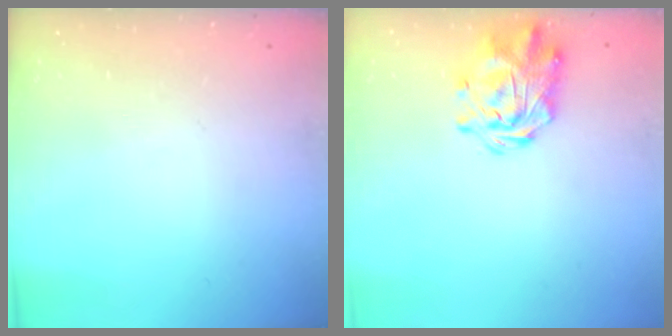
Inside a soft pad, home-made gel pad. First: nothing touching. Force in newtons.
{"total": 2.9, "press": 2.6, "slide": 1.3}